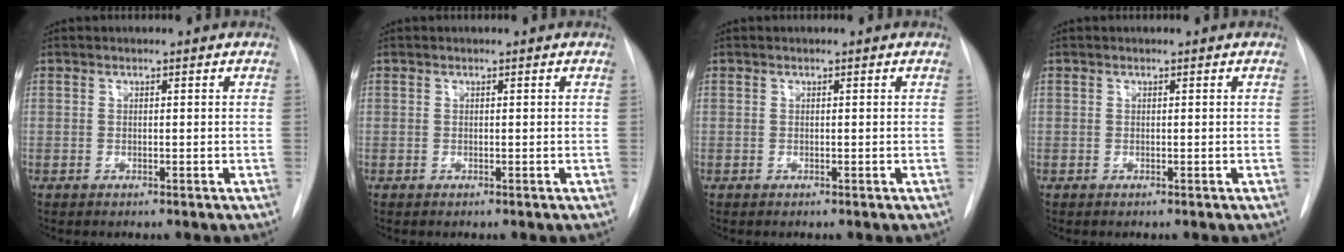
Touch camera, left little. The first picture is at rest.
{"total": 0.0}
{"total": 0.0}
{"total": 0.0}